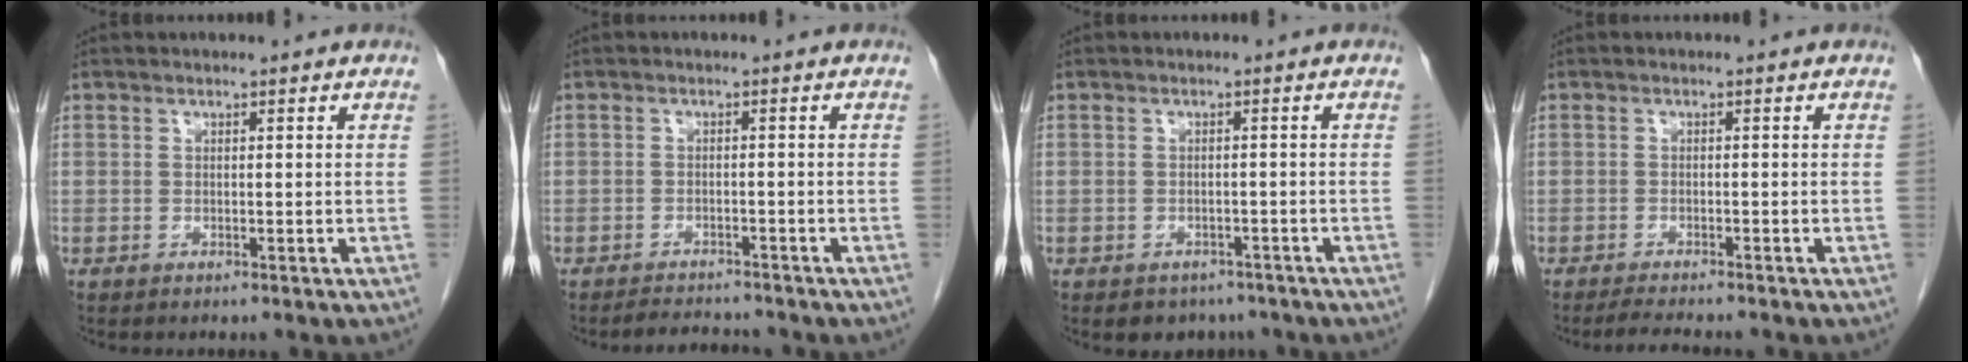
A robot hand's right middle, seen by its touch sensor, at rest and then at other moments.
{"total": 3.3, "force": [-3.2, 0.8, 0.3], "torque": [-0.007, -0.009, -0.051]}
{"total": 4.2, "force": [-3.2, 2.7, 0.5], "torque": [0.000, 0.008, -0.039]}
{"total": 3.9, "force": [-3.5, 0.2, 1.7], "torque": [-0.030, -0.012, -0.053]}